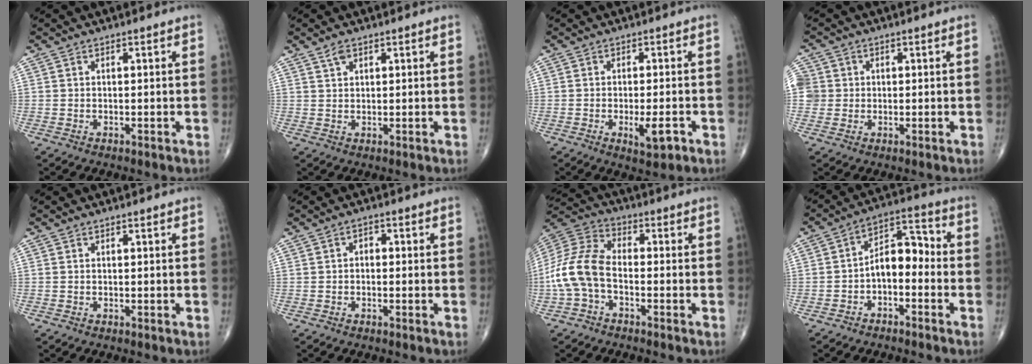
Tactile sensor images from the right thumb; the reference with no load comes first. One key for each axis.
{"total": 1.9, "fx": 1.3, "fy": 1.0, "fz": 1.0, "tx": -0.014, "ty": -0.001, "tz": 0.025}
{"total": 4.9, "fx": -1.9, "fy": 1.6, "fz": 4.2, "tx": -0.062, "ty": -0.002, "tz": -0.024}
{"total": 5.7, "fx": 0.7, "fy": 5.5, "fz": 1.3, "tx": -0.016, "ty": 0.016, "tz": 0.013}
{"total": 0.0}
{"total": 1.5, "fx": -0.2, "fy": 1.1, "fz": 1.0, "tx": -0.001, "ty": 0.007, "tz": -0.010}
{"total": 11.4, "fx": -2.8, "fy": 6.7, "fz": 8.8, "tx": -0.189, "ty": 0.034, "tz": -0.066}
{"total": 8.3, "fx": -2.3, "fy": 4.8, "fz": 6.4, "tx": -0.085, "ty": 0.047, "tz": -0.050}